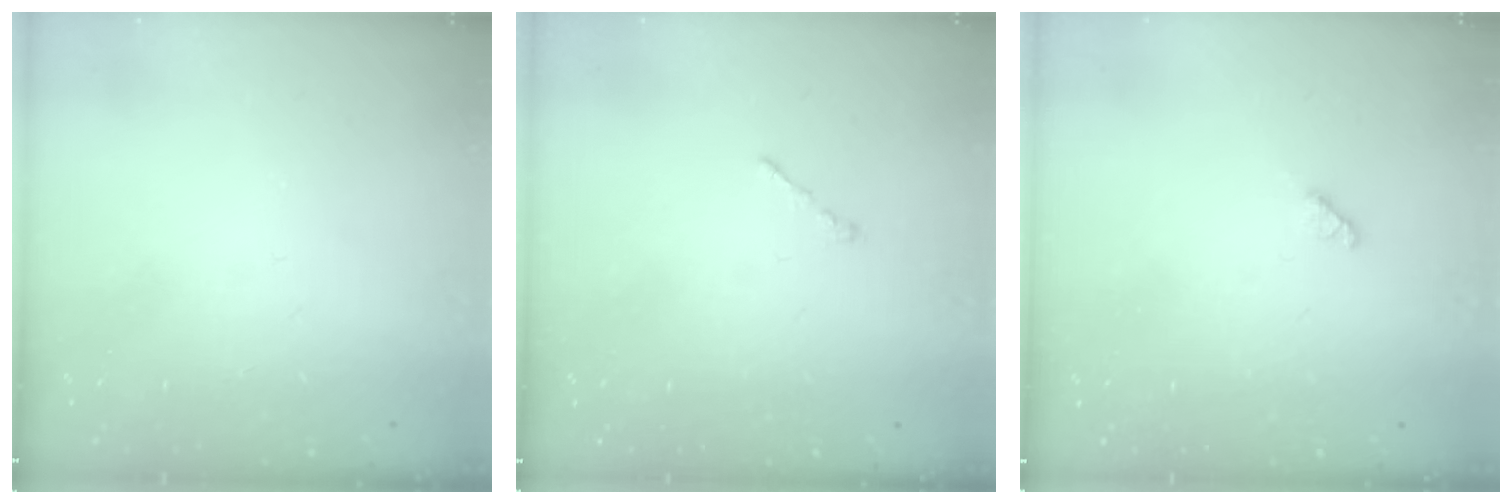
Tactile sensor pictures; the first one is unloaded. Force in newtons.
{"total": 0.7, "press": 0.7, "slide": 0.2}
{"total": 2.9, "press": 2.9, "slide": 0.3}